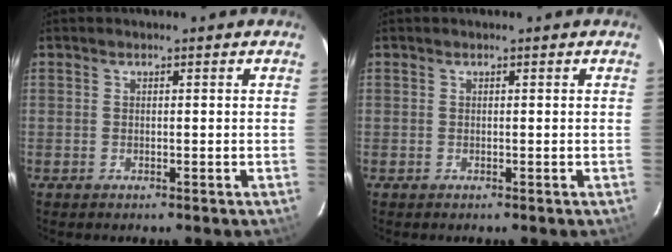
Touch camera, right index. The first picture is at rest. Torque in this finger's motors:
{"motor_torque": [0.21, 0.01, 0.03, 0.01]}